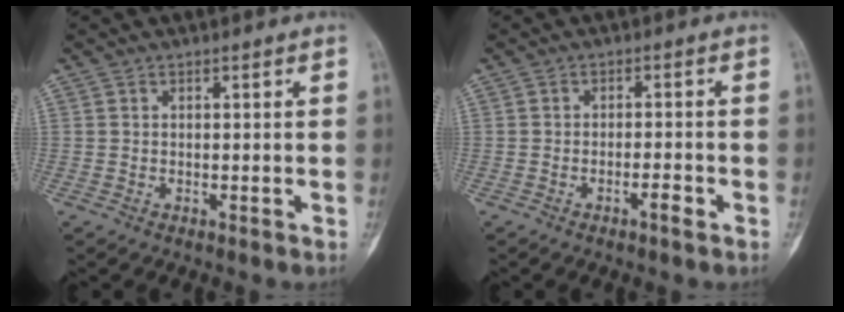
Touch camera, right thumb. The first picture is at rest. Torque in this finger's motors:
{"motor_torque": [-0.50, -0.18, -0.19, -0.22, -0.07]}